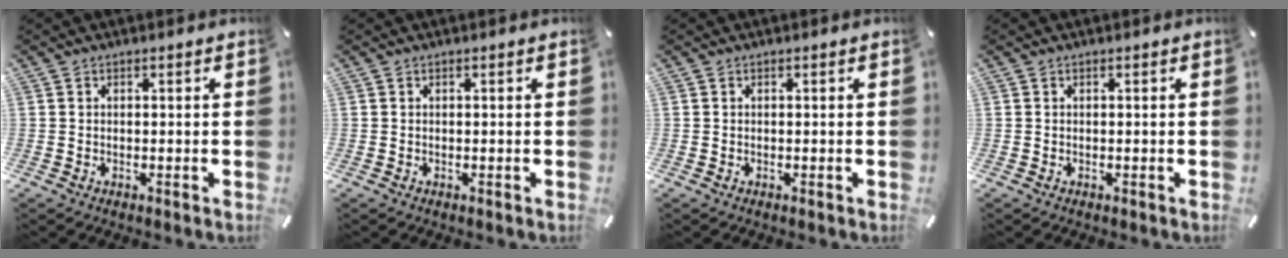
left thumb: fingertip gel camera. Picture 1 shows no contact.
{"total": 0.0}
{"total": 0.0}
{"total": 0.0}